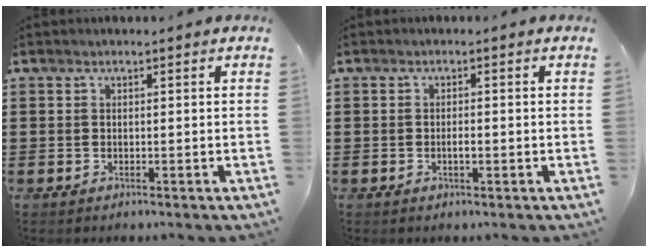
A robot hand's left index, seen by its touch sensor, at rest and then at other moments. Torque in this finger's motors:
{"motor_torque": [1.07, 0.81, 0.12, 0.16]}